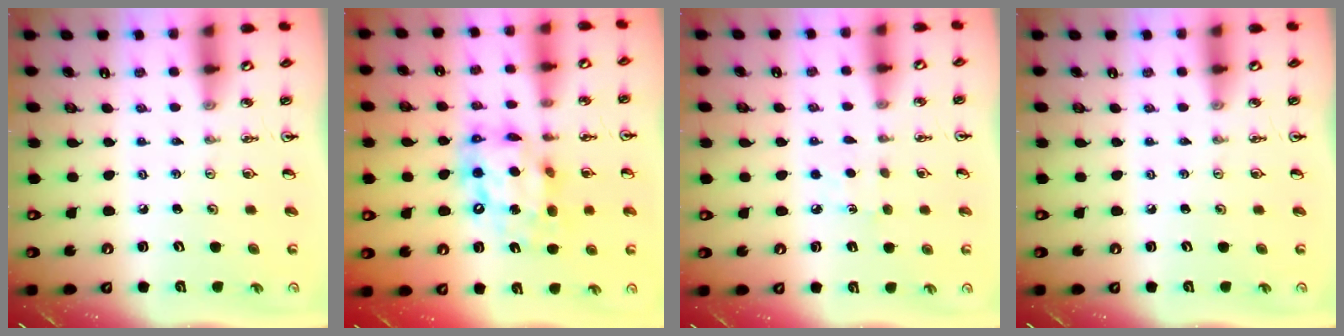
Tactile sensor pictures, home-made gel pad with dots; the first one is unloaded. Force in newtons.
{"total": 14.0, "press": 14.0, "slide": 1.4}
{"total": 4.8, "press": 4.7, "slide": 0.5}
{"total": 0.0}